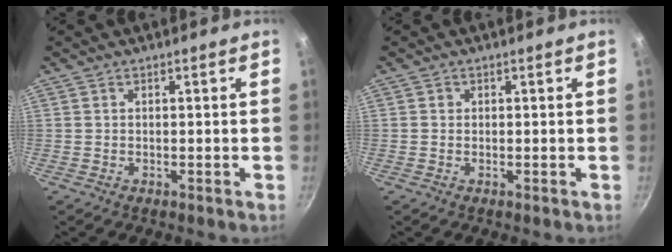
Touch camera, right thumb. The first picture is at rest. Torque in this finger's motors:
{"motor_torque": [-0.35, 0.10, -0.11, 0.59, -0.02]}